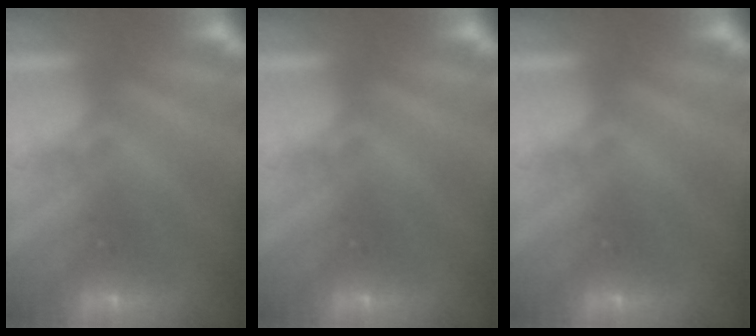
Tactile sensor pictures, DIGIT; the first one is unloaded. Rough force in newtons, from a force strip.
{"total": 0.0}
{"total": 0.0}